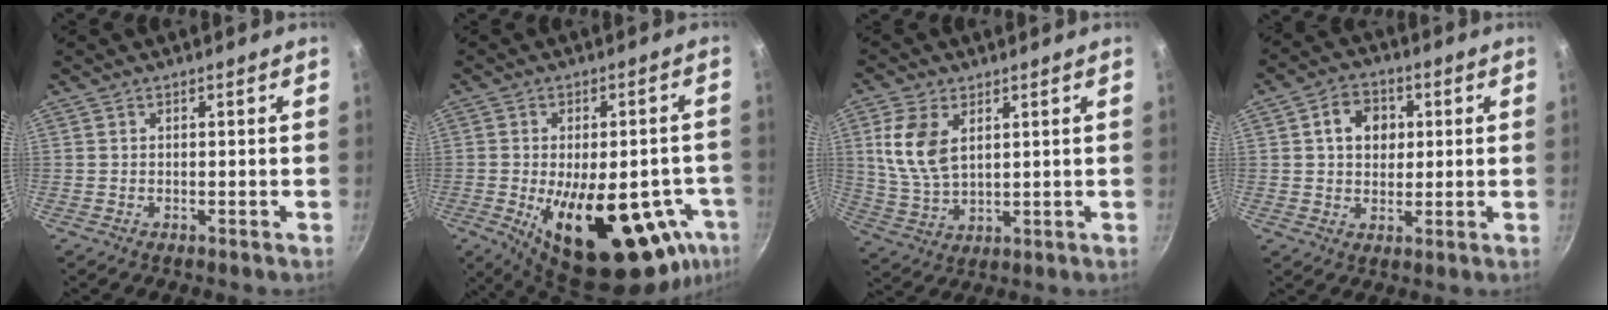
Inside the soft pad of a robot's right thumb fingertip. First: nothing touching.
{"total": 24.3, "force": [-8.4, 11.8, 19.6], "torque": [-0.236, 0.003, -0.100]}
{"total": 9.5, "force": [3.0, 5.6, 7.0], "torque": [-0.137, -0.017, 0.067]}
{"total": 7.6, "force": [1.8, 6.0, 4.3], "torque": [-0.045, 0.007, 0.021]}